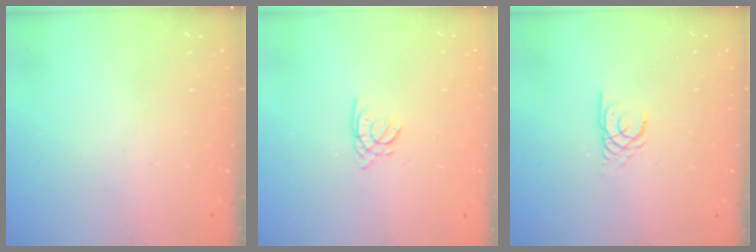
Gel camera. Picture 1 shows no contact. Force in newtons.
{"total": 1.5, "press": 1.5, "slide": 0.1}
{"total": 2.3, "press": 2.3, "slide": 0.1}